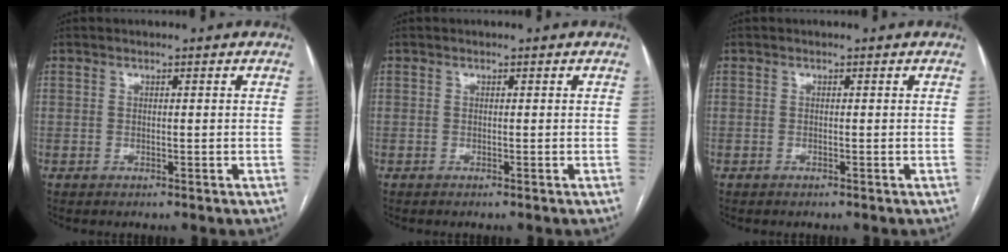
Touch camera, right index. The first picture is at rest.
{"total": 0.0}
{"total": 0.0}